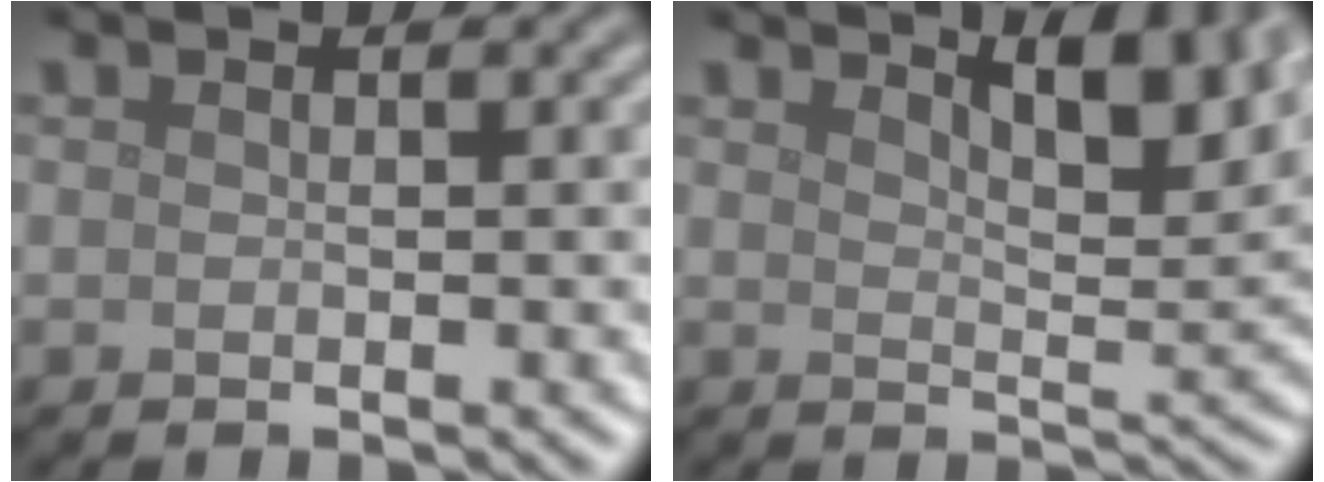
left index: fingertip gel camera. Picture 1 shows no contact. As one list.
[{"total": 5.7, "force": [3.7, 1.5, 4.0], "torque": [-0.053, 0.002, 0.055]}]